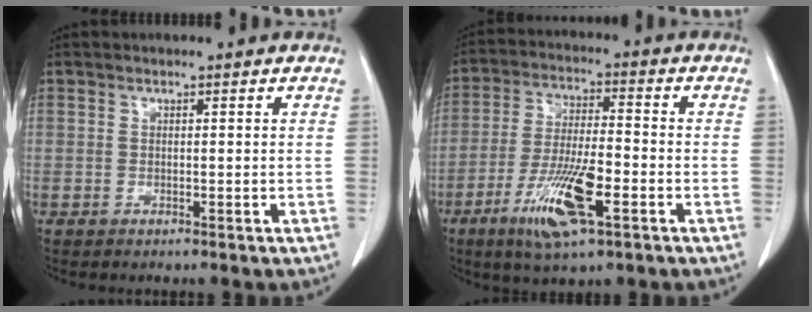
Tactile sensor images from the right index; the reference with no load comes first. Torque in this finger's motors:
{"motor_torque": [0.47, -0.04, 0.27, 0.16]}